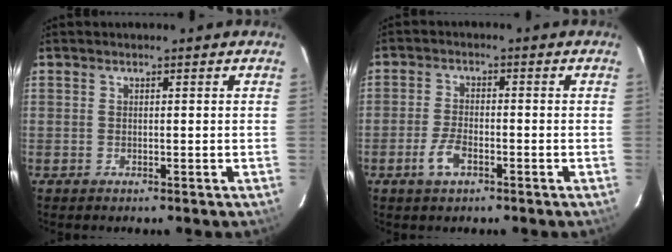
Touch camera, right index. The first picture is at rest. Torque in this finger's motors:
{"motor_torque": [0.39, -0.38, 0.24, 0.06]}